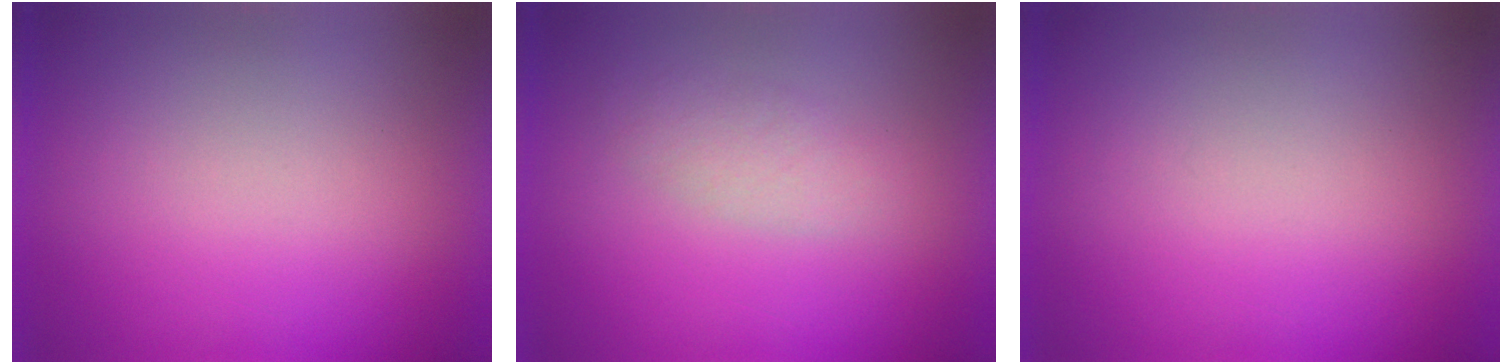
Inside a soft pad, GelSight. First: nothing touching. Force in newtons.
{"total": 2.7}
{"total": 0.0}